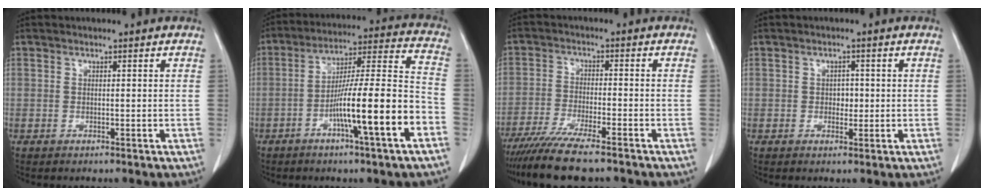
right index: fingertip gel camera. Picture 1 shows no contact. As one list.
[{"total": 16.0, "force": [-6.1, 0.0, 14.8], "torque": [-0.244, 0.005, -0.102]}, {"total": 8.0, "force": [-6.5, -0.5, 4.6], "torque": [-0.074, -0.025, -0.117]}, {"total": 2.0, "force": [0.1, 1.3, 1.4], "torque": [-0.013, 0.002, 0.001]}]